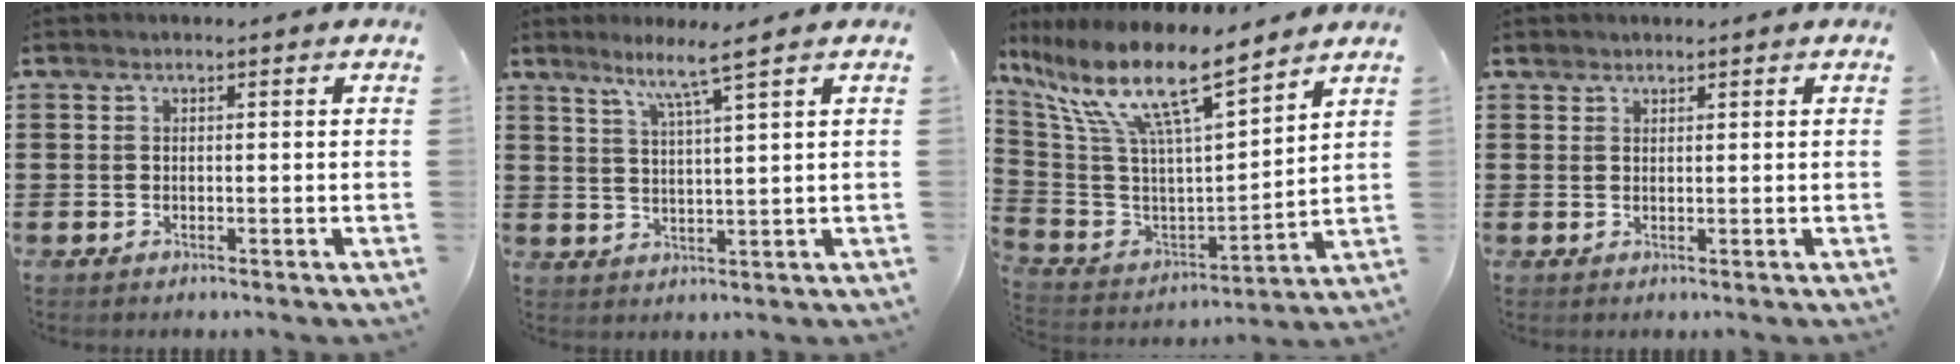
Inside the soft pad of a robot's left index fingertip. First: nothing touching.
{"total": 5.0, "force": [3.7, -0.9, 3.2], "torque": [-0.075, -0.015, 0.061]}
{"total": 14.4, "force": [9.4, 2.8, 10.6], "torque": [-0.239, -0.059, 0.156]}
{"total": 1.3, "force": [1.2, 0.4, 0.0], "torque": [-0.002, 0.001, 0.024]}